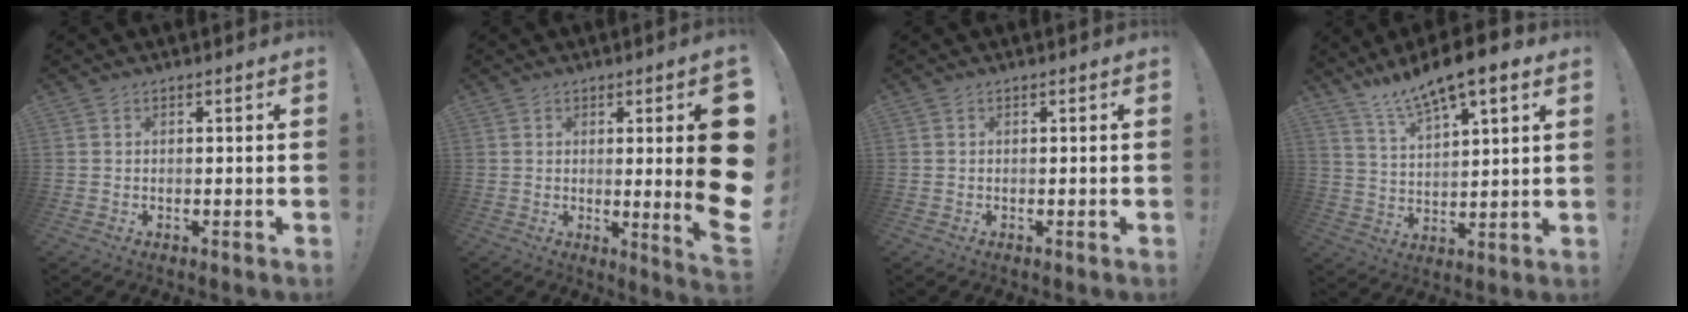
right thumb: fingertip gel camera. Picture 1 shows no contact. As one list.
[{"total": 14.7, "force": [0.8, 1.1, 14.6], "torque": [-0.200, -0.022, 0.012]}, {"total": 0.0}, {"total": 11.1, "force": [9.1, 2.2, 5.9], "torque": [-0.109, -0.058, 0.160]}]